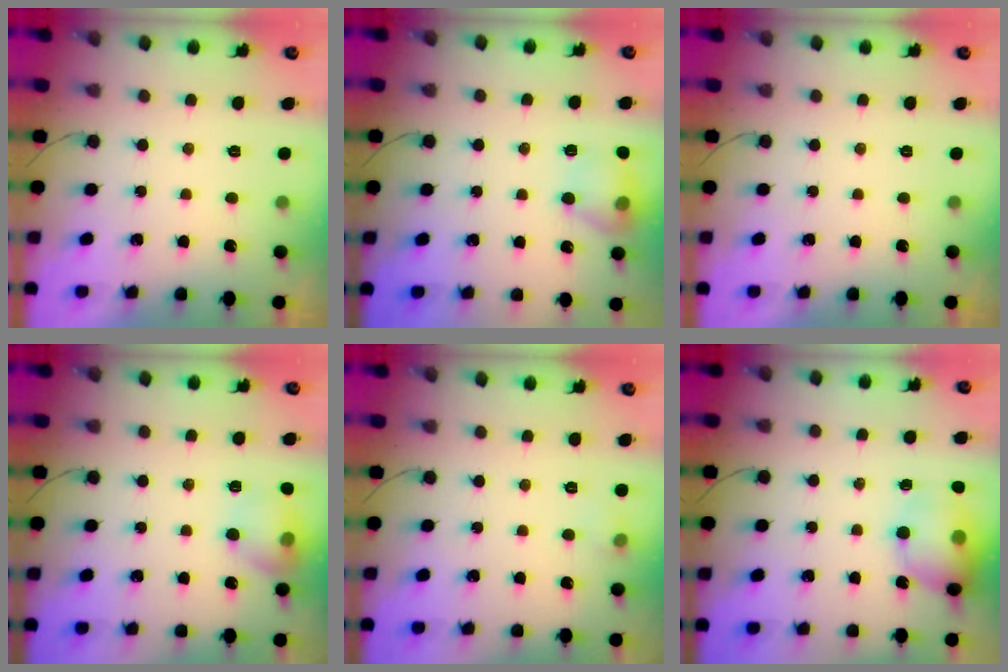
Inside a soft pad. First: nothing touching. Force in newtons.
{"total": 11.9, "press": 11.9, "slide": 0.8}
{"total": 0.0}
{"total": 11.6, "press": 11.5, "slide": 1.6}
{"total": 6.3, "press": 3.6, "slide": 5.2}
{"total": 15.0, "press": 13.8, "slide": 5.7}